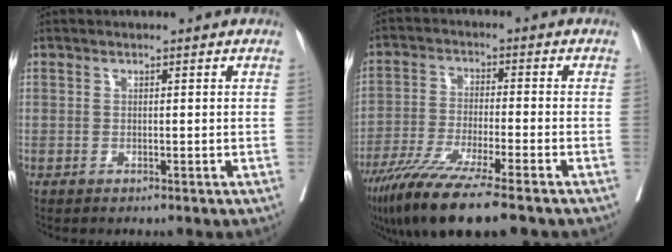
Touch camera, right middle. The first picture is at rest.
{"total": 13.5, "force": [-9.9, 0.4, 9.2], "torque": [-0.170, -0.041, -0.167]}